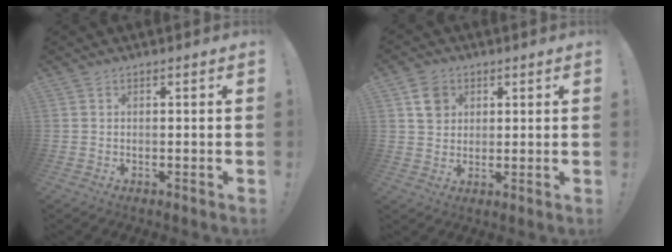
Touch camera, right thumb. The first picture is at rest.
{"total": 6.9, "force": [2.9, 5.7, 2.7], "torque": [-0.029, -0.004, 0.055]}